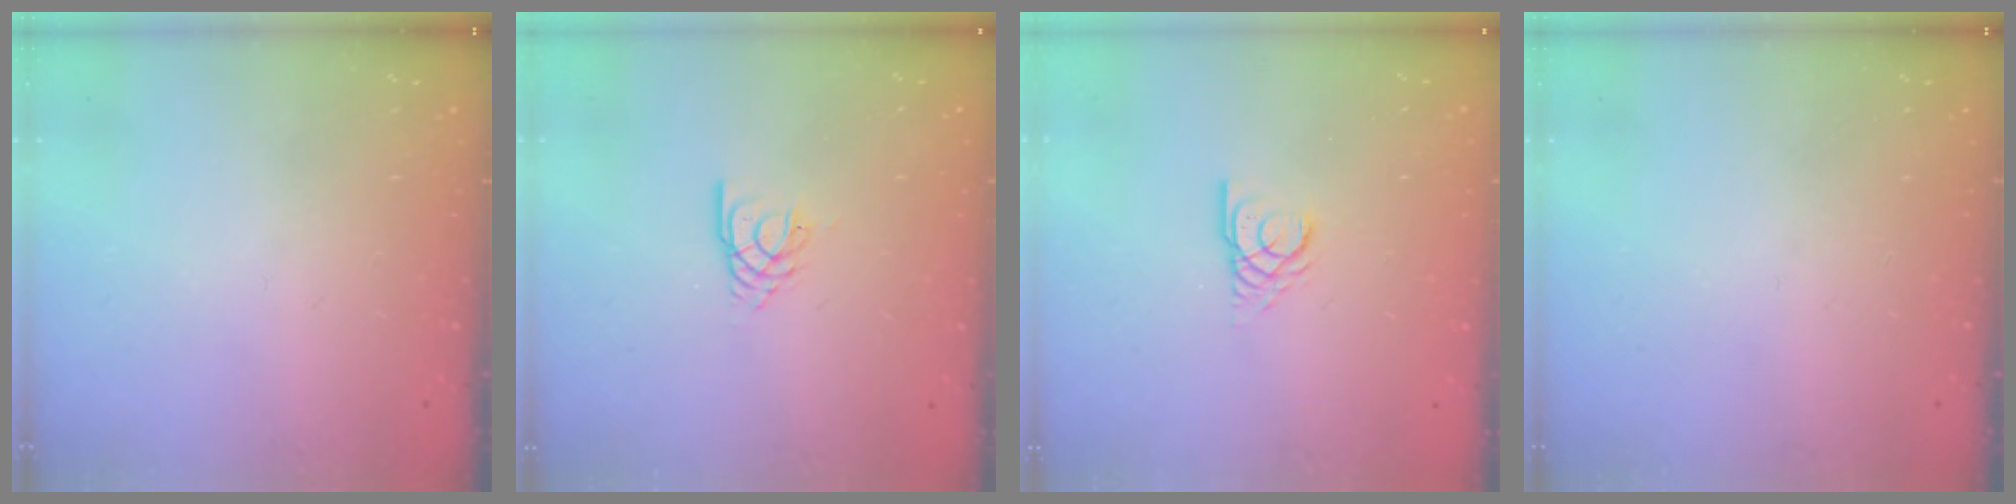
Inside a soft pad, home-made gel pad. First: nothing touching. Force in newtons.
{"total": 2.9, "press": 2.8, "slide": 0.4}
{"total": 3.1, "press": 3.1, "slide": 0.1}
{"total": 0.0}